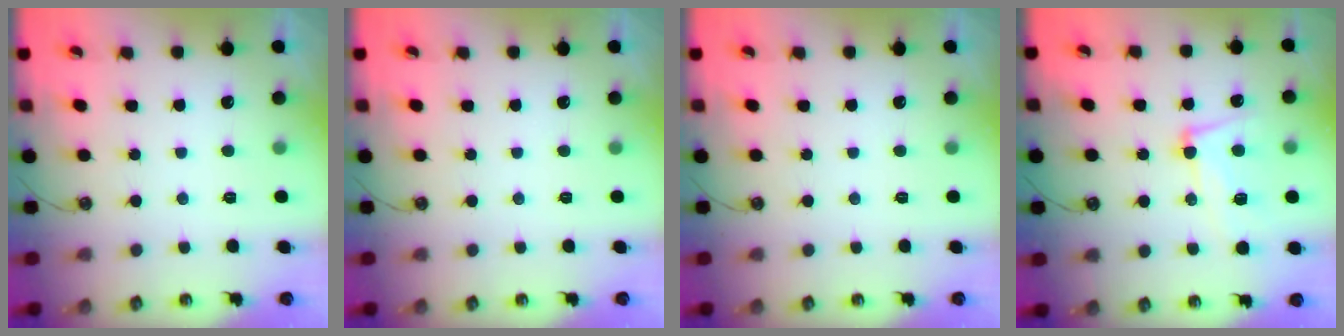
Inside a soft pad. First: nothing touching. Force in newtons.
{"total": 0.0}
{"total": 0.0}
{"total": 12.2, "press": 12.1, "slide": 1.8}